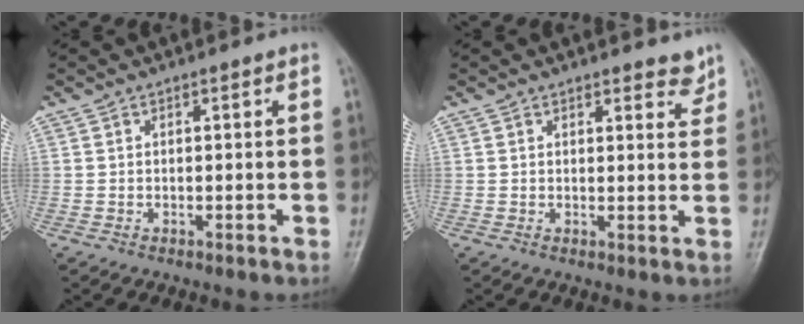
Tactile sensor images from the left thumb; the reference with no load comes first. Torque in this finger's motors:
{"motor_torque": [0.17, 0.13, 0.02, -0.02, -0.02]}